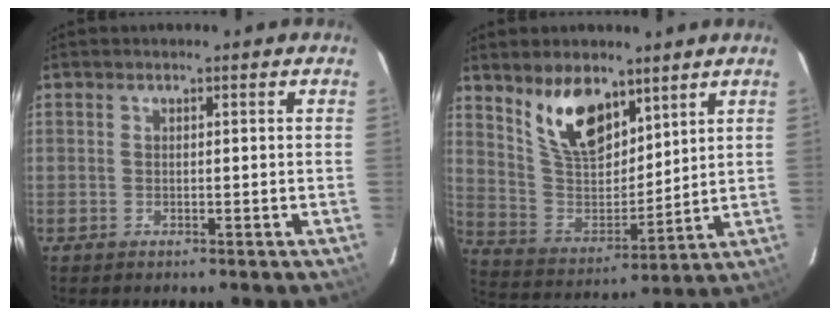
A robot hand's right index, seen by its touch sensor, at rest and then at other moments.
{"total": 13.4, "force": [8.5, 6.7, 8.0], "torque": [-0.151, -0.002, 0.174]}